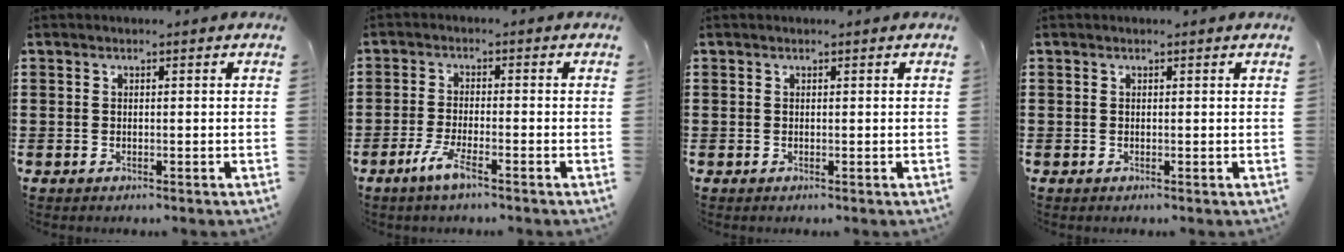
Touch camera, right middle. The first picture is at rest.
{"total": 4.3, "force": [-2.7, 0.5, 3.4], "torque": [-0.074, -0.008, -0.052]}
{"total": 0.0}
{"total": 0.0}